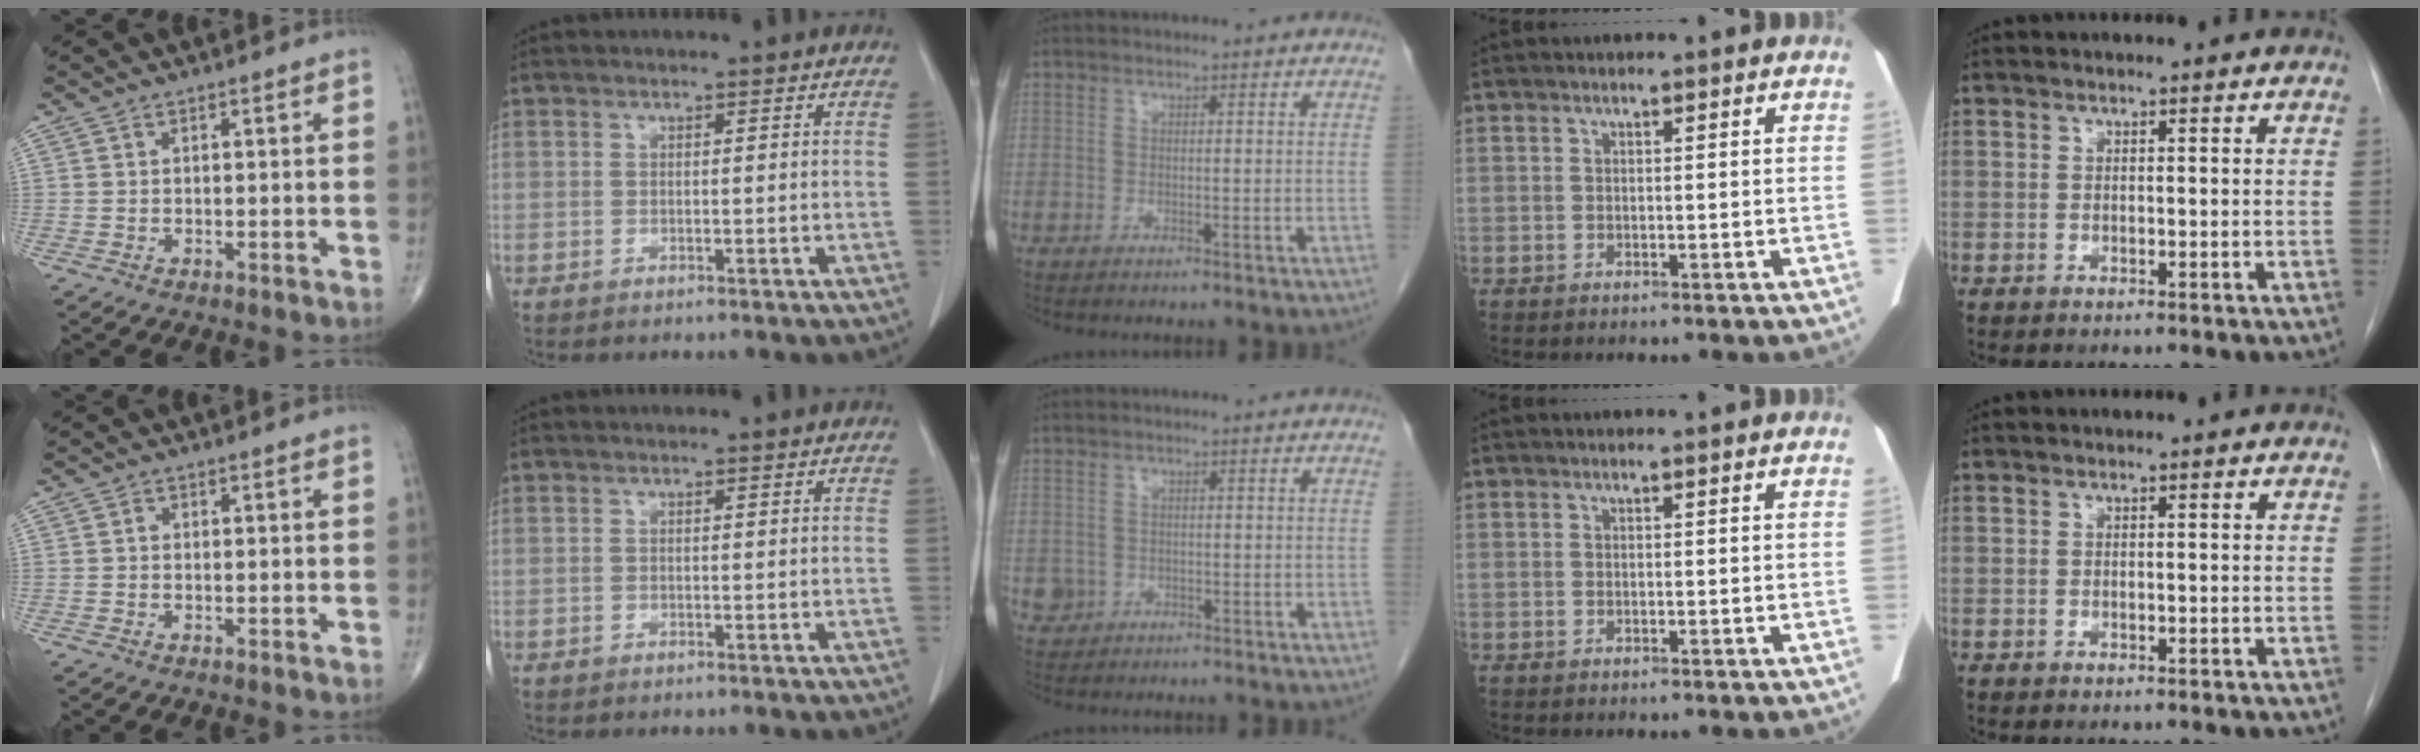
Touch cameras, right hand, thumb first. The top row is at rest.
{"thumb": {"total": 0.6, "force": [0.0, 0.5, 0.3], "torque": [-0.001, 0.002, -0.003]}, "middle": {"total": 1.9, "force": [-0.4, 1.8, 0.2], "torque": [0.000, 0.006, -0.002]}}